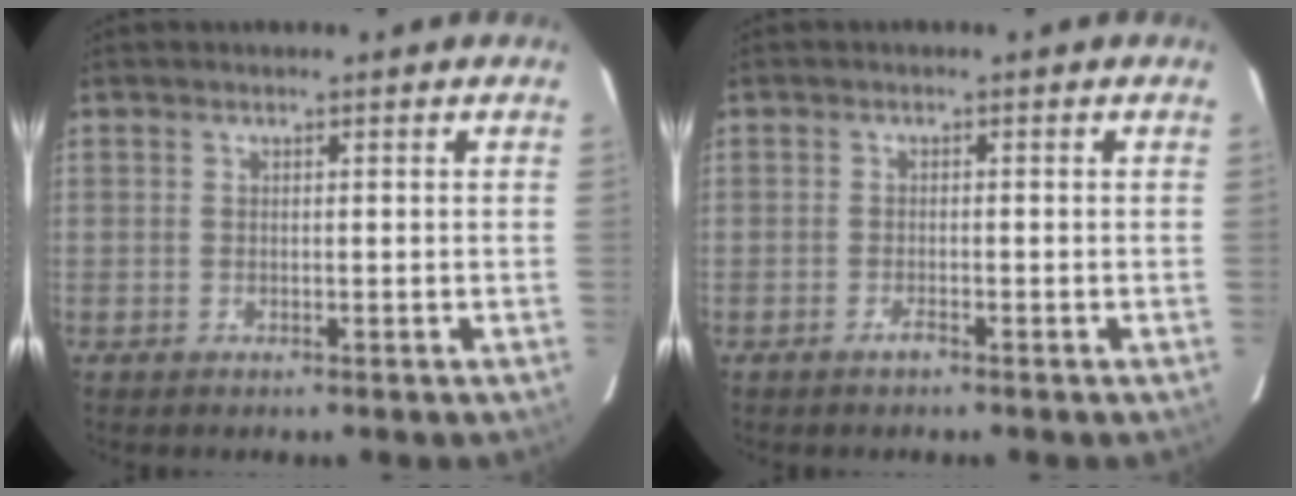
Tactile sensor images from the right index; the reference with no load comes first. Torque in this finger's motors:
{"motor_torque": [0.04, -0.08, 0.07, 0.02]}